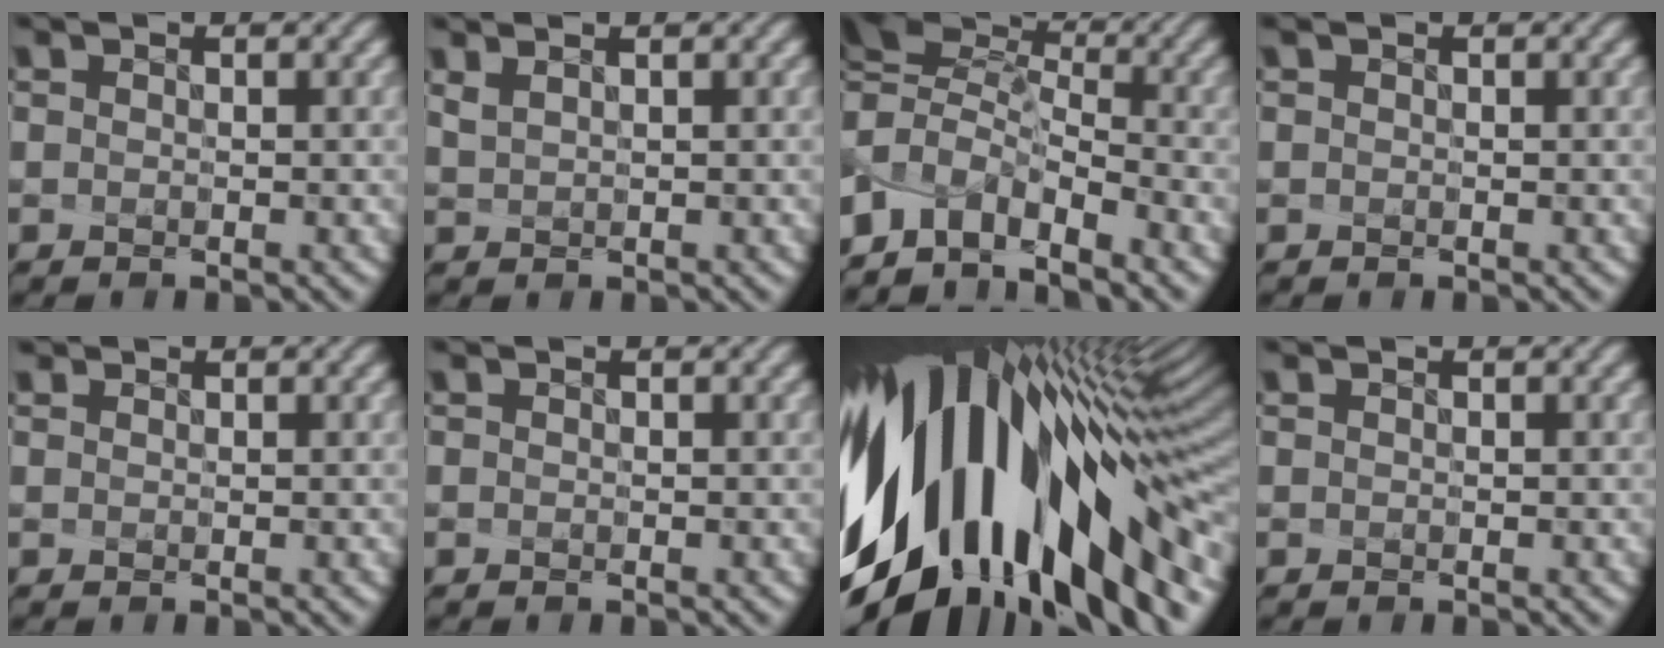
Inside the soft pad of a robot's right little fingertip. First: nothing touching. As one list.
[{"total": 1.5, "force": [1.1, 0.4, 0.9], "torque": [-0.037, 0.011, 0.026]}, {"total": 5.5, "force": [-3.7, 2.9, 2.9], "torque": [-0.064, -0.012, -0.076]}, {"total": 0.0}, {"total": 0.8, "force": [-0.1, -0.3, -0.7], "torque": [0.008, 0.001, 0.001]}, {"total": 0.0}, {"total": 15.8, "force": [-3.9, 8.5, 12.7], "torque": [-0.221, -0.029, -0.061]}, {"total": 0.0}]